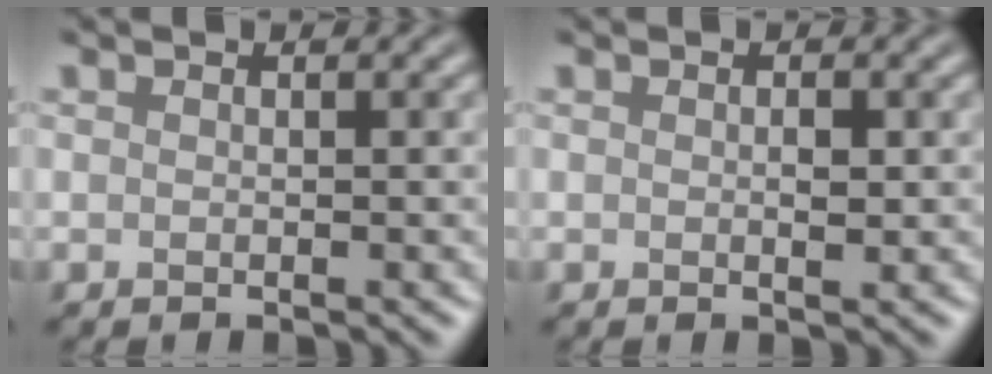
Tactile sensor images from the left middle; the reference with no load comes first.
{"total": 0.9, "force": [-0.2, 0.1, 0.8], "torque": [-0.017, -0.005, 0.001]}